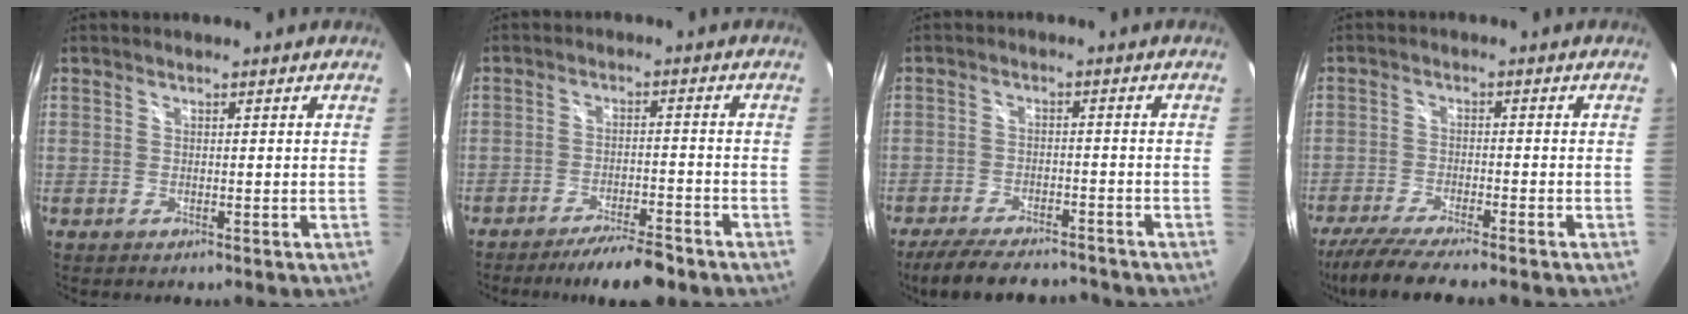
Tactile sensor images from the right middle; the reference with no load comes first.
{"total": 8.9, "force": [-7.4, 1.7, 4.5], "torque": [-0.091, -0.005, -0.114]}
{"total": 11.7, "force": [-10.0, 3.3, 5.2], "torque": [-0.117, -0.019, -0.156]}
{"total": 9.4, "force": [-8.0, 0.5, 4.8], "torque": [-0.116, -0.029, -0.140]}